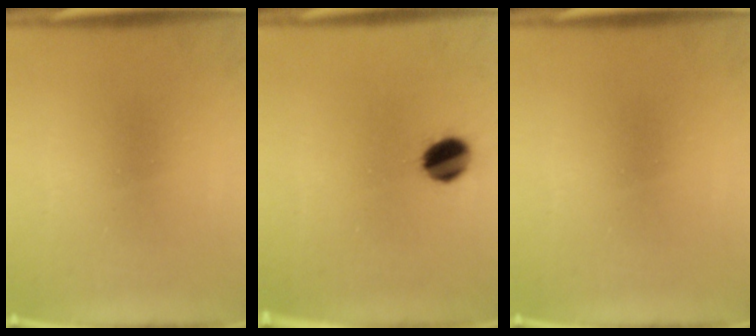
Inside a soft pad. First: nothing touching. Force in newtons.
{"total": 8.1}
{"total": 0.0}